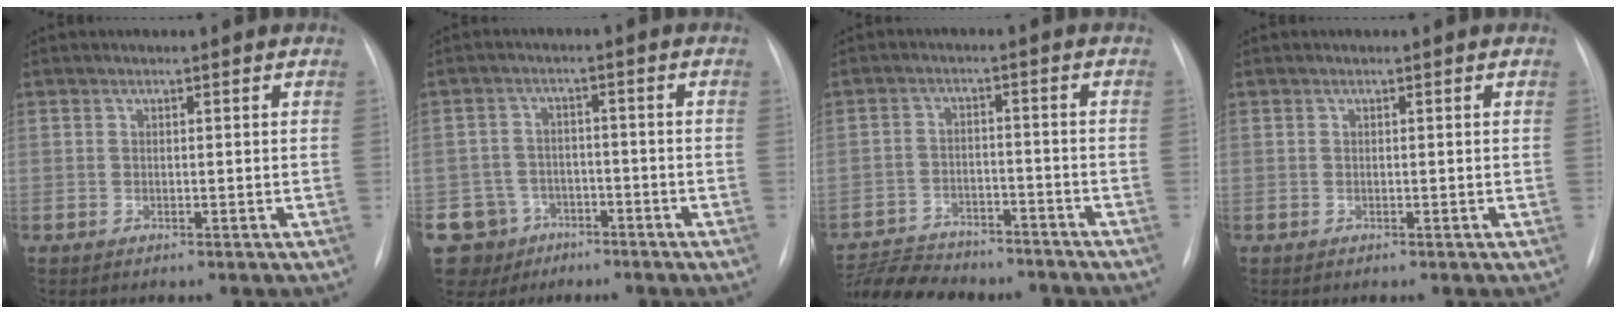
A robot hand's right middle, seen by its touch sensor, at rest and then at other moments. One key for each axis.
{"total": 7.7, "fx": -4.1, "fy": 6.5, "fz": 0.3, "tx": -0.012, "ty": 0.013, "tz": -0.059}
{"total": 12.9, "fx": -11.8, "fy": 3.7, "fz": 3.7, "tx": -0.070, "ty": 0.010, "tz": -0.173}
{"total": 0.0}